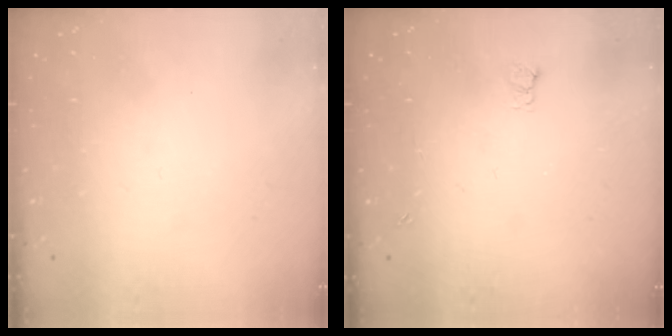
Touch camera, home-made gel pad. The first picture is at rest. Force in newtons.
{"total": 2.9, "press": 2.9, "slide": 0.5}